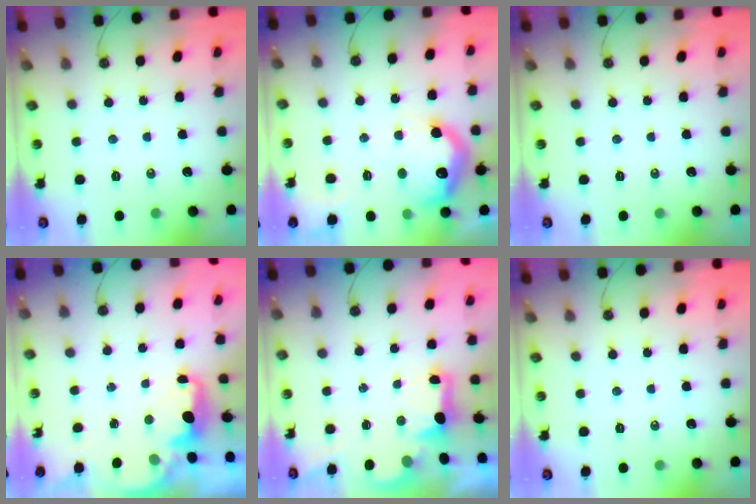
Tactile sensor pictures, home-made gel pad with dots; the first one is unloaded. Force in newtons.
{"total": 17.3, "press": 17.3, "slide": 1.1}
{"total": 0.0}
{"total": 2.5, "press": 2.4, "slide": 0.8}
{"total": 2.1, "press": 2.1, "slide": 0.5}
{"total": 0.0}